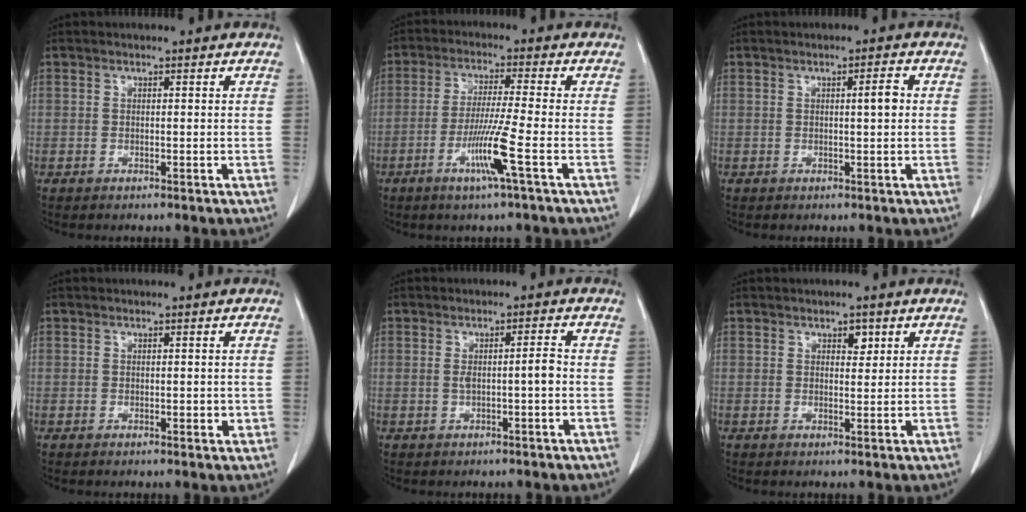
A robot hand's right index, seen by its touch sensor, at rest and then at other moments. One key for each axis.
{"total": 7.7, "fx": -3.1, "fy": -1.4, "fz": 6.9, "tx": -0.132, "ty": -0.017, "tz": -0.064}
{"total": 2.2, "fx": 0.3, "fy": 0.2, "fz": 2.2, "tx": -0.035, "ty": 0.003, "tz": 0.004}
{"total": 1.5, "fx": -0.1, "fy": 0.9, "fz": 1.2, "tx": -0.011, "ty": 0.000, "tz": 0.000}
{"total": 2.9, "fx": -0.3, "fy": 0.2, "fz": 2.9, "tx": -0.051, "ty": 0.006, "tz": -0.003}
{"total": 1.8, "fx": 1.0, "fy": 1.0, "fz": 1.2, "tx": -0.014, "ty": -0.002, "tz": 0.015}